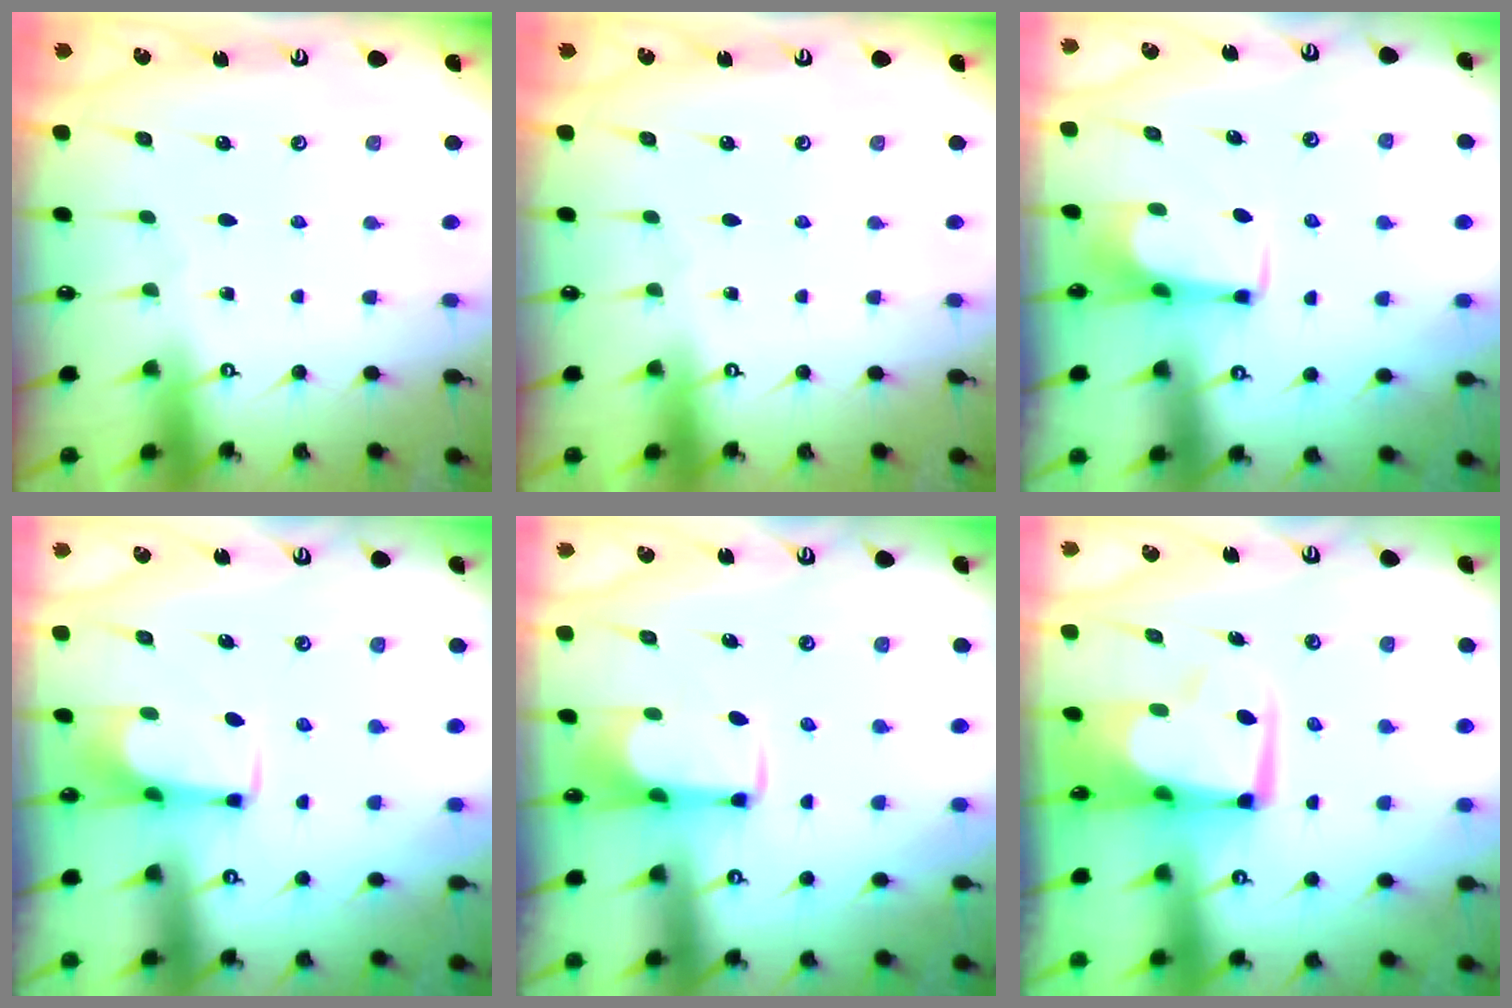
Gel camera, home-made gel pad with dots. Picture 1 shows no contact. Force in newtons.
{"total": 0.0}
{"total": 1.6, "press": 1.5, "slide": 0.5}
{"total": 1.7, "press": 1.6, "slide": 0.4}
{"total": 1.9, "press": 1.9, "slide": 0.4}
{"total": 5.3, "press": 5.2, "slide": 1.0}